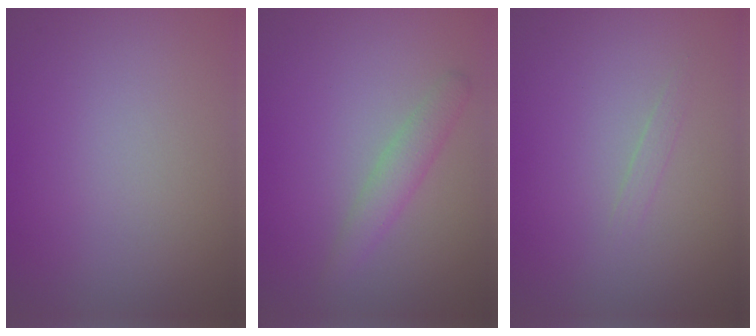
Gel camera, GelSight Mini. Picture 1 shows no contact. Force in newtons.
{"total": 2.0, "press": 2.0, "slide": 0.1}
{"total": 0.6, "press": 0.6, "slide": 0.0}